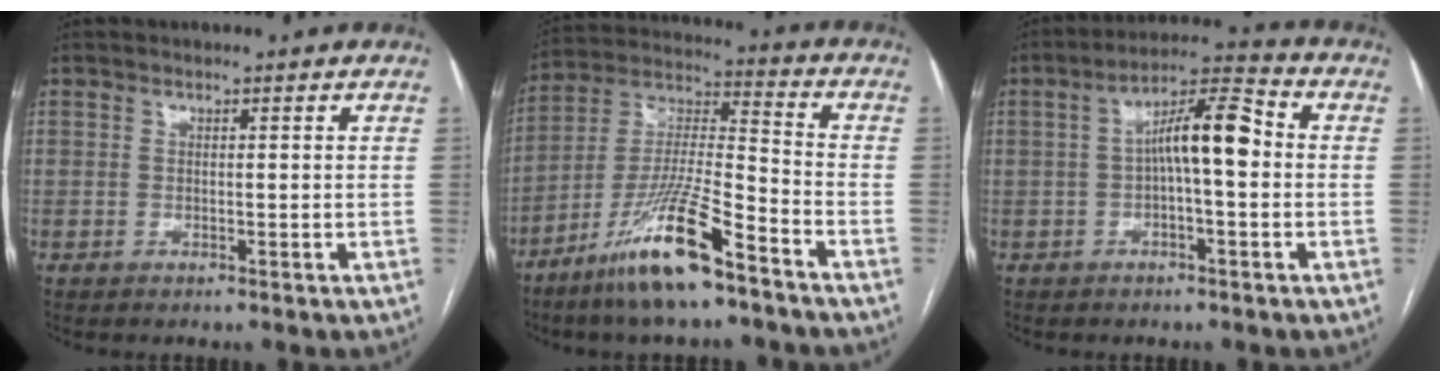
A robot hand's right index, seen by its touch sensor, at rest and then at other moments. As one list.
[{"total": 14.9, "force": [-9.6, 1.4, 11.3], "torque": [-0.228, -0.018, -0.181]}, {"total": 9.2, "force": [0.1, 1.9, 8.9], "torque": [-0.154, 0.032, -0.002]}]